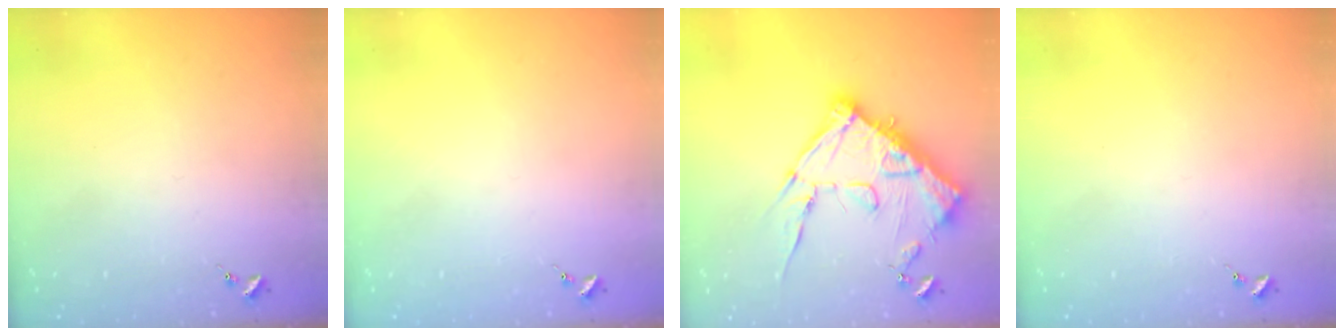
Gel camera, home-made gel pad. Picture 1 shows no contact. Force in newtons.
{"total": 0.0}
{"total": 17.2, "press": 17.2, "slide": 1.3}
{"total": 0.0}